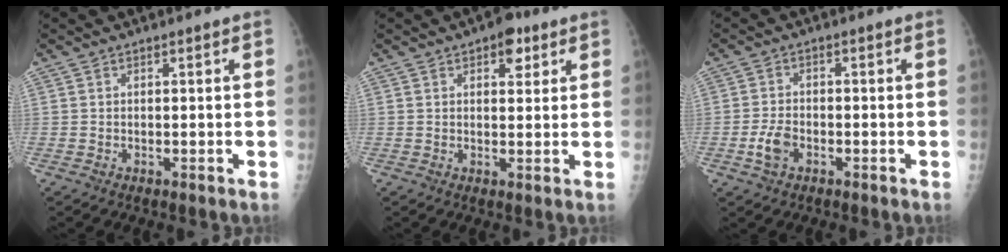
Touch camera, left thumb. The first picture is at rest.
{"total": 4.8, "force": [2.5, 2.7, 3.1], "torque": [-0.016, -0.006, 0.028]}
{"total": 4.2, "force": [-1.8, 2.6, 2.8], "torque": [-0.056, 0.010, -0.034]}